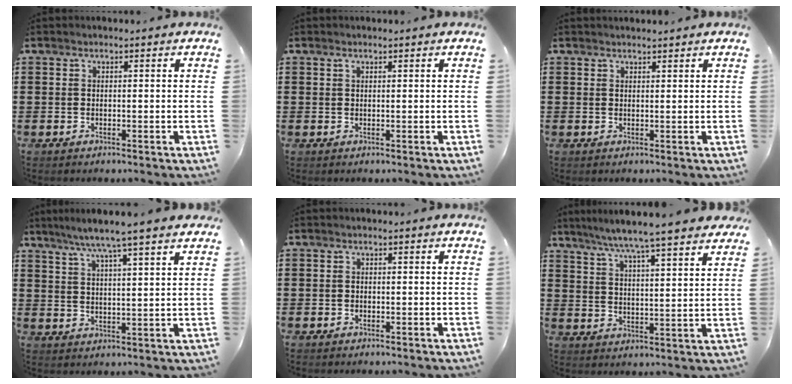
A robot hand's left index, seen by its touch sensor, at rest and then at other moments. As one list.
[{"total": 0.7, "force": [0.4, 0.2, 0.5], "torque": [-0.012, 0.001, 0.008]}, {"total": 1.0, "force": [1.0, 0.1, 0.2], "torque": [-0.005, -0.001, 0.019]}, {"total": 6.3, "force": [5.1, -0.6, 3.6], "torque": [-0.085, -0.018, 0.086]}, {"total": 0.6, "force": [-0.4, 0.4, 0.2], "torque": [-0.004, 0.002, -0.008]}, {"total": 6.4, "force": [5.5, -0.8, 3.0], "torque": [-0.080, -0.034, 0.091]}]